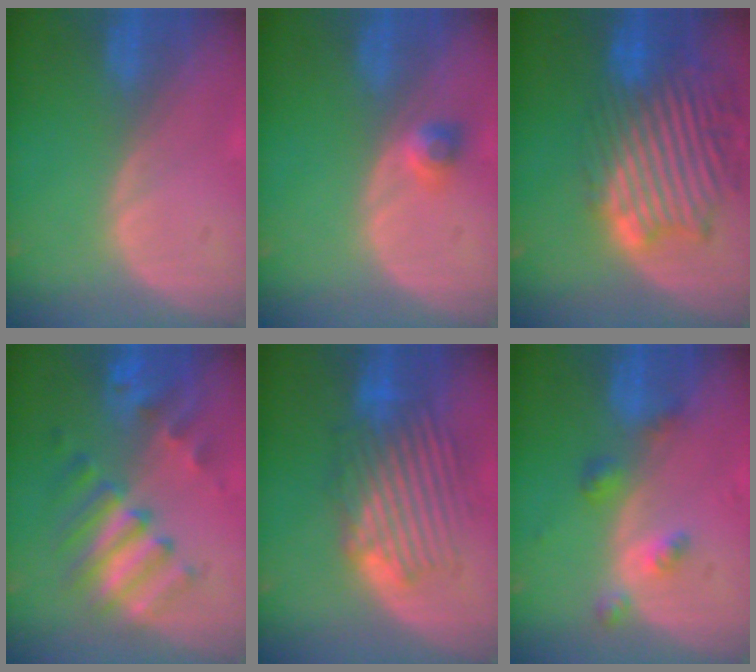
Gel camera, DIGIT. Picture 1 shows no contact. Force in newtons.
{"total": 2.4, "press": 2.0, "slide": 1.3}
{"total": 13.6, "press": 11.7, "slide": 6.8}
{"total": 9.0, "press": 8.3, "slide": 3.7}
{"total": 8.4, "press": 8.0, "slide": 2.5}
{"total": 4.2, "press": 3.9, "slide": 1.6}